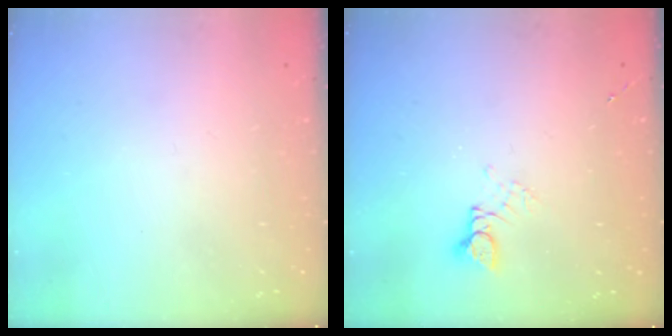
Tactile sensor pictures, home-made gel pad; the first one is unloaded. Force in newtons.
{"total": 2.6, "press": 2.6, "slide": 0.1}